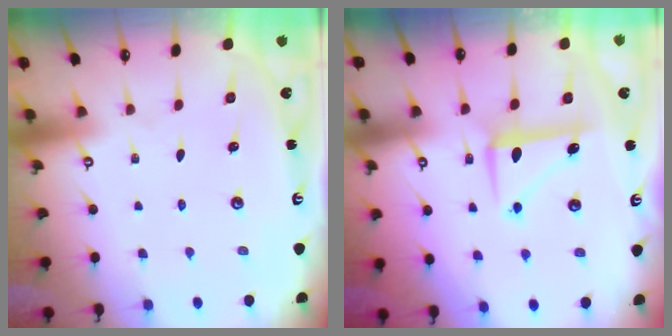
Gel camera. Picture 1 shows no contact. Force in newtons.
{"total": 7.7, "press": 7.6, "slide": 0.9}